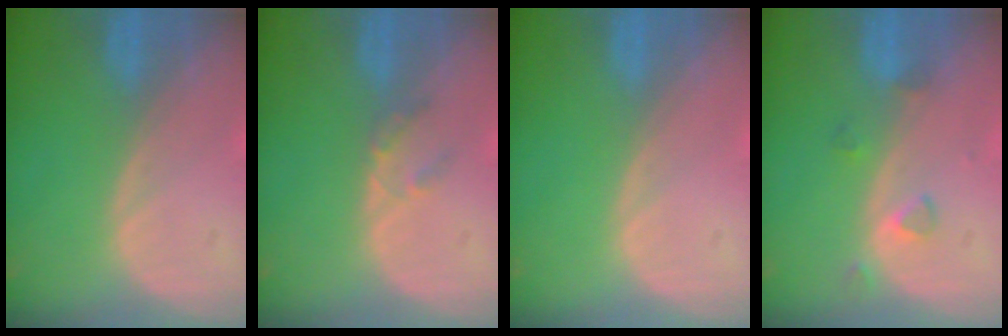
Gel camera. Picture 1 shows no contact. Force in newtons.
{"total": 2.0, "press": 1.8, "slide": 0.9}
{"total": 0.0}
{"total": 2.5, "press": 2.3, "slide": 0.9}